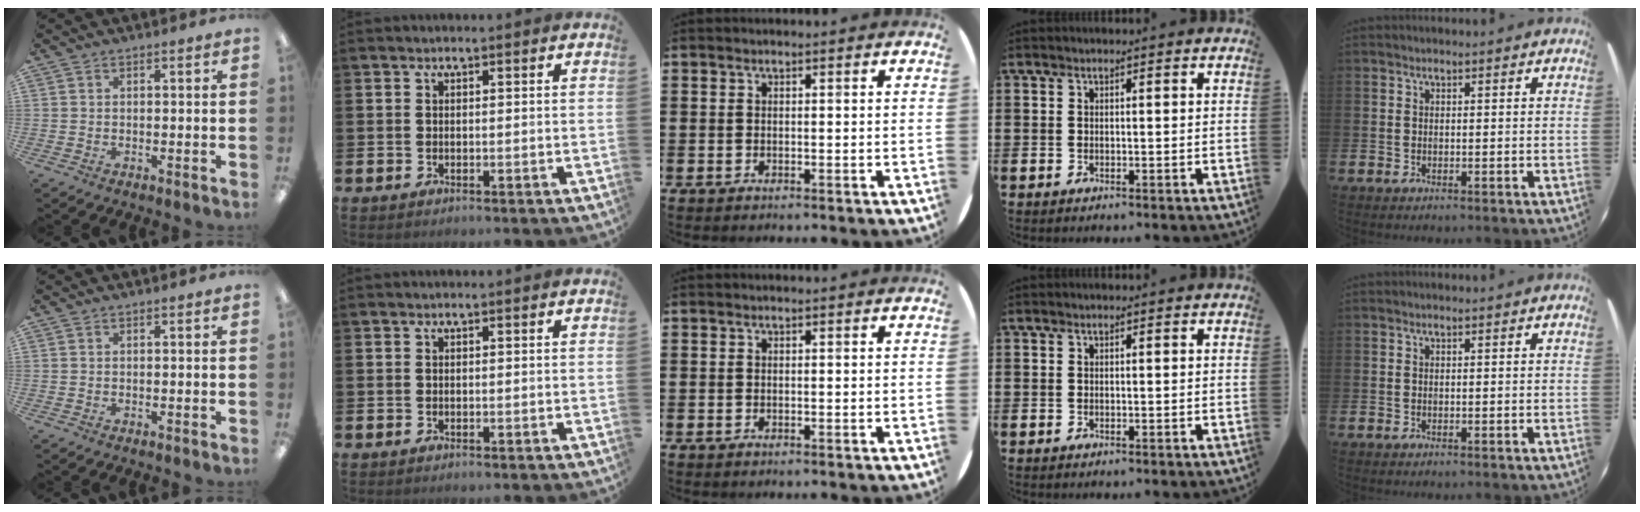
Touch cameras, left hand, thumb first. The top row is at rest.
{}